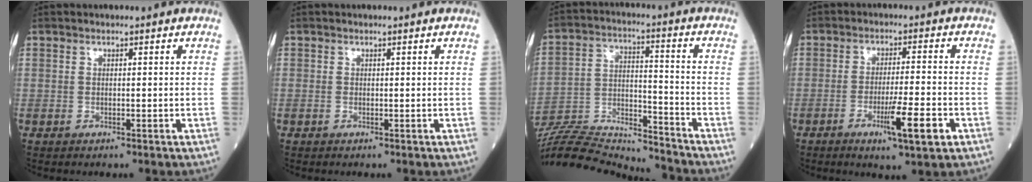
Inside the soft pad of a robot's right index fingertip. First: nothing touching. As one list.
[{"total": 0.0}, {"total": 18.8, "force": [-18.3, 0.6, 4.2], "torque": [-0.091, 0.012, -0.303]}, {"total": 7.4, "force": [-3.2, 0.1, 6.7], "torque": [-0.112, -0.011, -0.048]}]